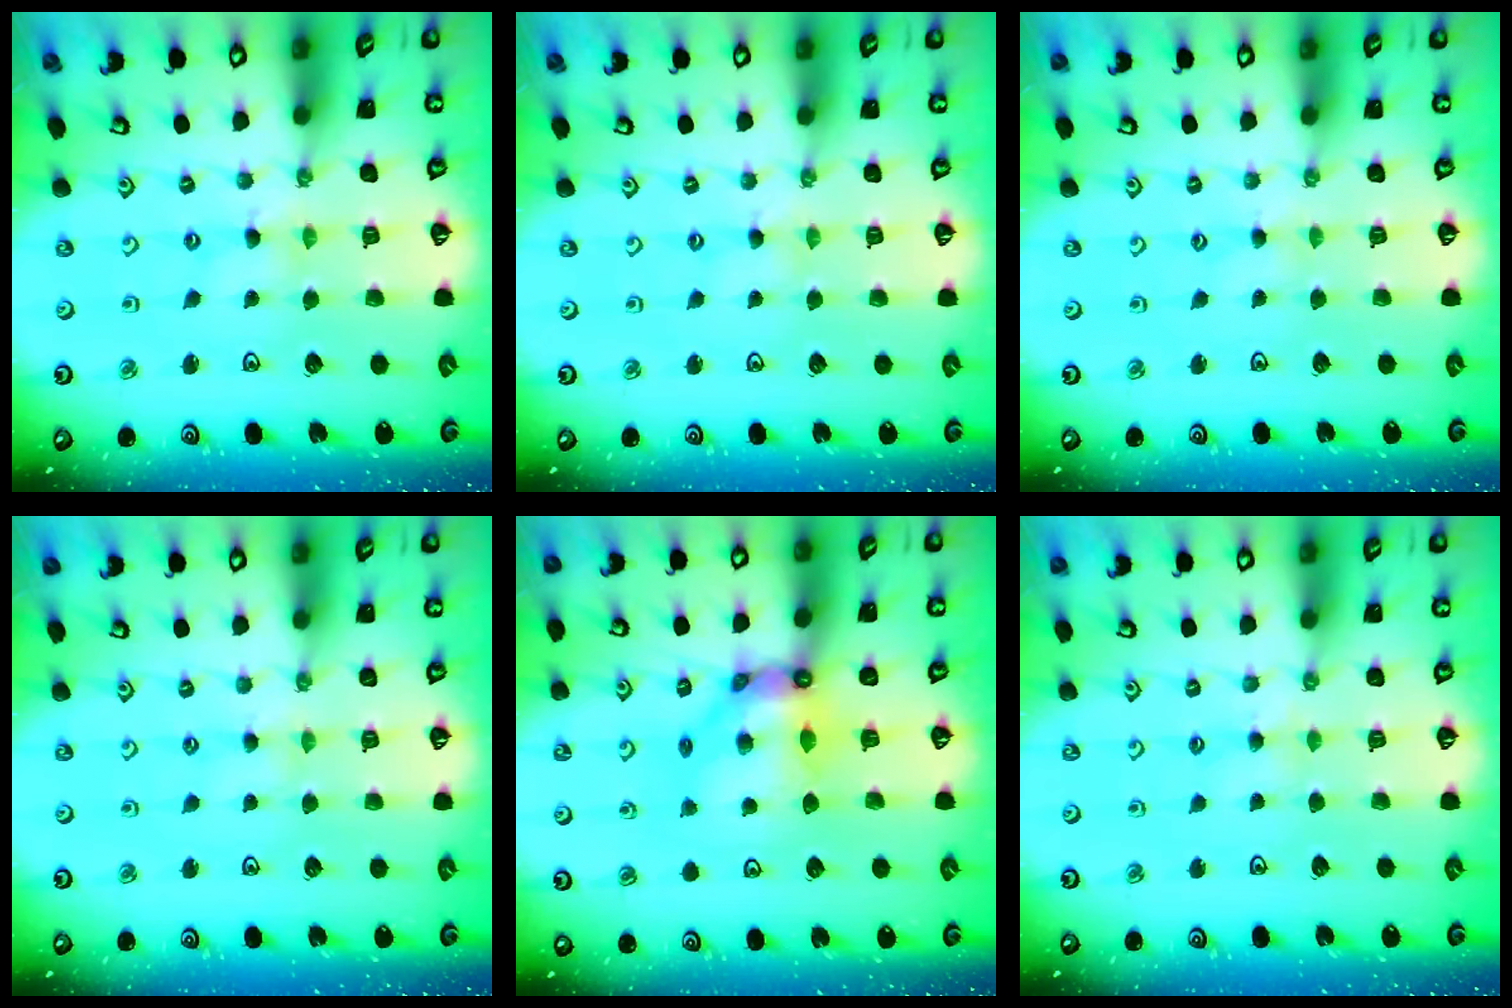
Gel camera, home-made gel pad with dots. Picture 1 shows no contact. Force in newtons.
{"total": 1.3, "press": 1.3, "slide": 0.3}
{"total": 0.0}
{"total": 2.3, "press": 2.3, "slide": 0.5}
{"total": 9.7, "press": 9.7, "slide": 1.0}
{"total": 2.8, "press": 2.8, "slide": 0.5}